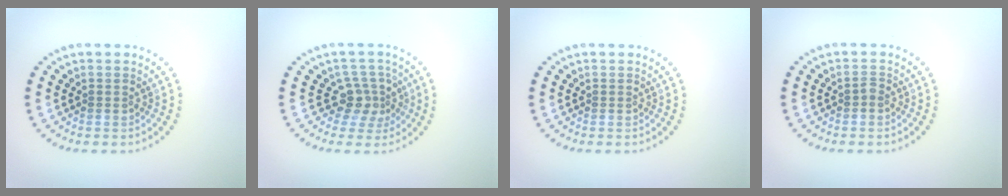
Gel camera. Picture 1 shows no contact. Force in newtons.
{"total": 2.8, "press": 2.2, "slide": 1.7}
{"total": 0.0}
{"total": 0.6, "press": 0.5, "slide": 0.2}